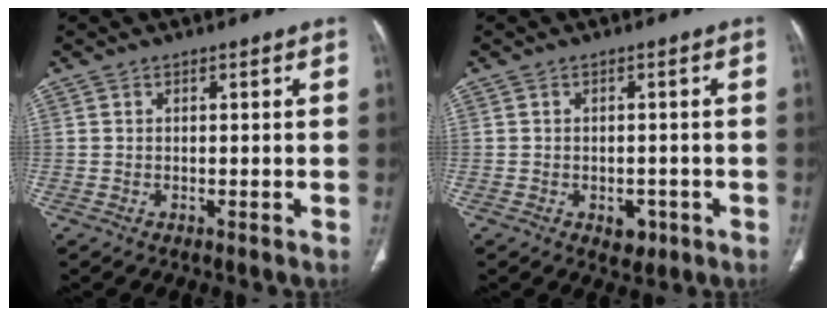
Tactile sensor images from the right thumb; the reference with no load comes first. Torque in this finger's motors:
{"motor_torque": [2.63, 2.38, 0.33, -0.16, -0.02]}